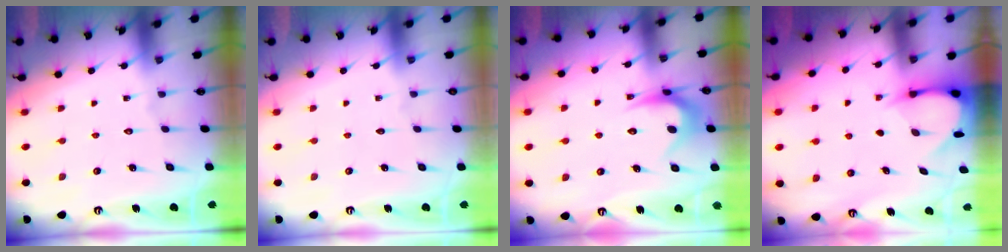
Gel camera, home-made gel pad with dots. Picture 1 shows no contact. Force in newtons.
{"total": 0.0}
{"total": 9.4, "press": 9.4, "slide": 0.5}
{"total": 3.8, "press": 3.8, "slide": 0.3}